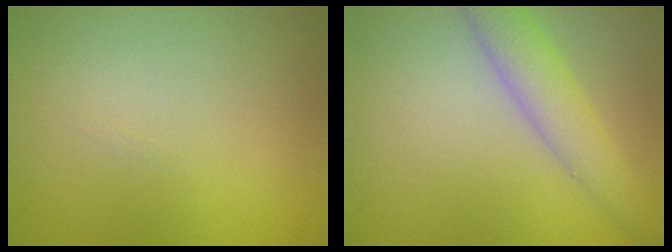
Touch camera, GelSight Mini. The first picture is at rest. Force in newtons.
{"total": 3.7, "press": 3.7, "slide": 0.2}